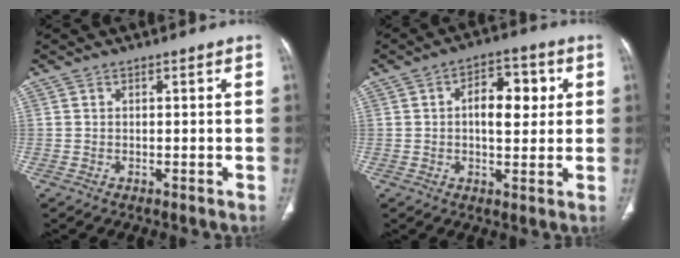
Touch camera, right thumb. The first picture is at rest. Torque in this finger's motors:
{"motor_torque": [-0.50, 1.00, 0.38, -0.02, 0.09]}